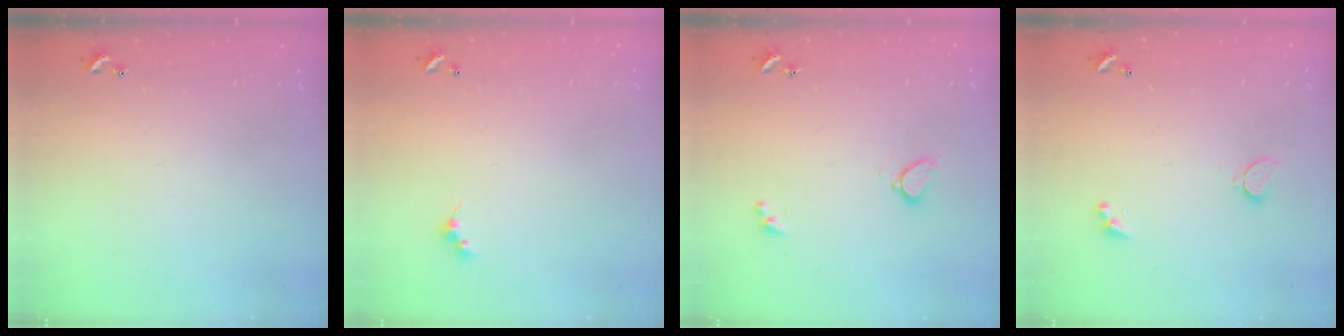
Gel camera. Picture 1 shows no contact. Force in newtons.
{"total": 2.5, "press": 2.5, "slide": 0.4}
{"total": 2.7, "press": 2.7, "slide": 0.2}
{"total": 2.3, "press": 2.3, "slide": 0.6}